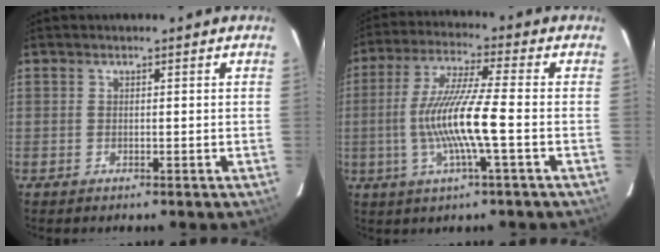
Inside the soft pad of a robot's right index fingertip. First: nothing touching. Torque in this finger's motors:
{"motor_torque": [1.57, -0.57, 0.99, 0.21]}